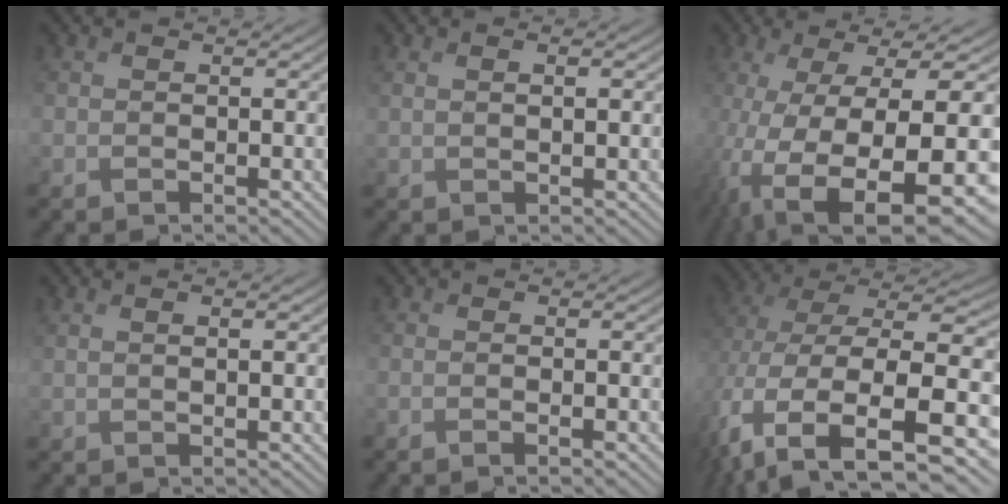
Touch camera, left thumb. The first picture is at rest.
{"total": 1.9, "force": [0.7, 0.3, 1.7], "torque": [-0.024, -0.004, 0.018]}
{"total": 16.8, "force": [-5.8, 4.6, 15.1], "torque": [-0.271, -0.028, -0.078]}
{"total": 1.5, "force": [0.7, 0.3, 1.4], "torque": [-0.022, -0.004, 0.017]}
{"total": 1.1, "force": [-0.3, 0.0, 1.0], "torque": [-0.018, 0.001, -0.009]}
{"total": 14.7, "force": [-1.5, 8.8, 11.6], "torque": [-0.273, -0.031, -0.005]}